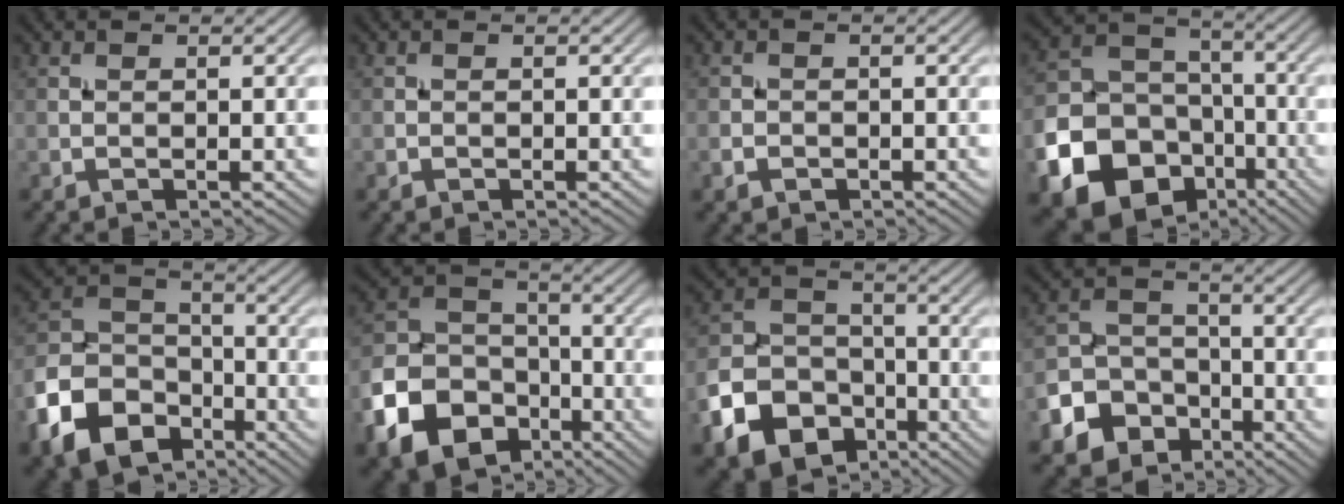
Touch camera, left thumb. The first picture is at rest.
{"total": 0.0}
{"total": 1.5, "force": [-0.8, 1.1, 0.5], "torque": [-0.009, -0.002, -0.019]}
{"total": 19.3, "force": [-9.1, 15.1, 8.0], "torque": [-0.199, -0.067, -0.169]}
{"total": 13.0, "force": [-7.0, 8.7, 6.7], "torque": [-0.181, -0.027, -0.148]}
{"total": 14.3, "force": [-7.1, 10.1, 7.1], "torque": [-0.201, -0.038, -0.137]}
{"total": 12.0, "force": [-6.3, 8.4, 5.8], "torque": [-0.152, -0.035, -0.122]}
{"total": 8.8, "force": [-4.7, 6.7, 3.2], "torque": [-0.080, -0.019, -0.106]}